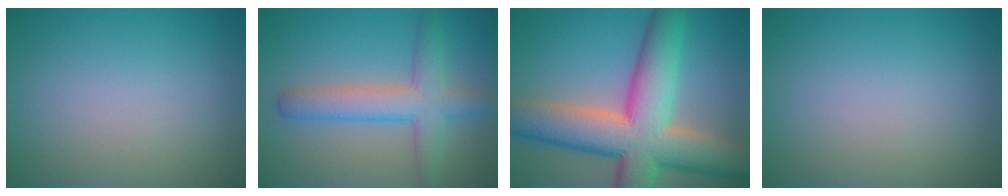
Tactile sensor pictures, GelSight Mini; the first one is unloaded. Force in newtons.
{"total": 5.1, "press": 5.1, "slide": 0.3}
{"total": 12.4, "press": 12.3, "slide": 1.1}
{"total": 0.0}